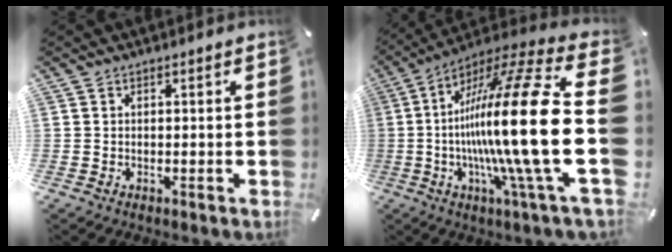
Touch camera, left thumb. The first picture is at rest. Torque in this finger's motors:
{"motor_torque": [0.05, 3.47, 1.90, -0.87, 1.05]}